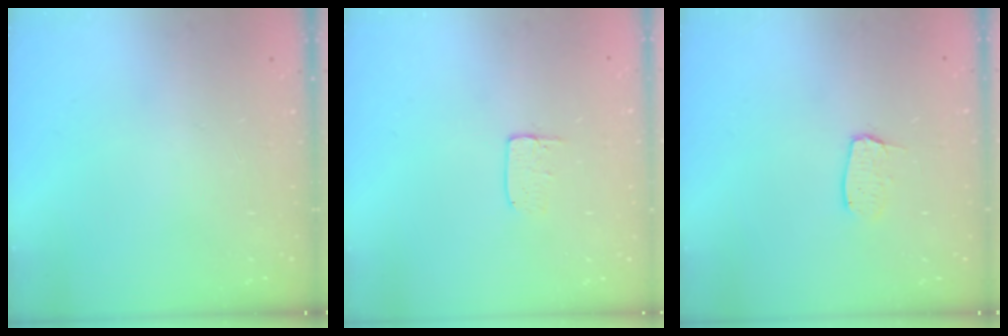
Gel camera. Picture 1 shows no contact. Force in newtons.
{"total": 3.4, "press": 3.4, "slide": 0.3}
{"total": 4.5, "press": 4.4, "slide": 0.3}